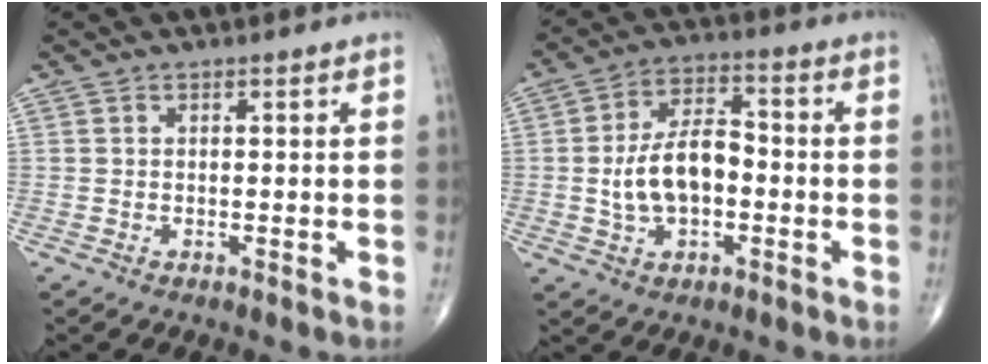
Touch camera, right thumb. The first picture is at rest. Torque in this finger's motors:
{"motor_torque": [0.85, 0.81, 1.11, -0.11, 0.09]}